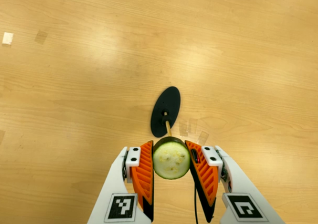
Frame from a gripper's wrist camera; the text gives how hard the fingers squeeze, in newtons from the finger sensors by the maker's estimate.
{"total": 8.6, "left": 7.5, "right": 9.7}